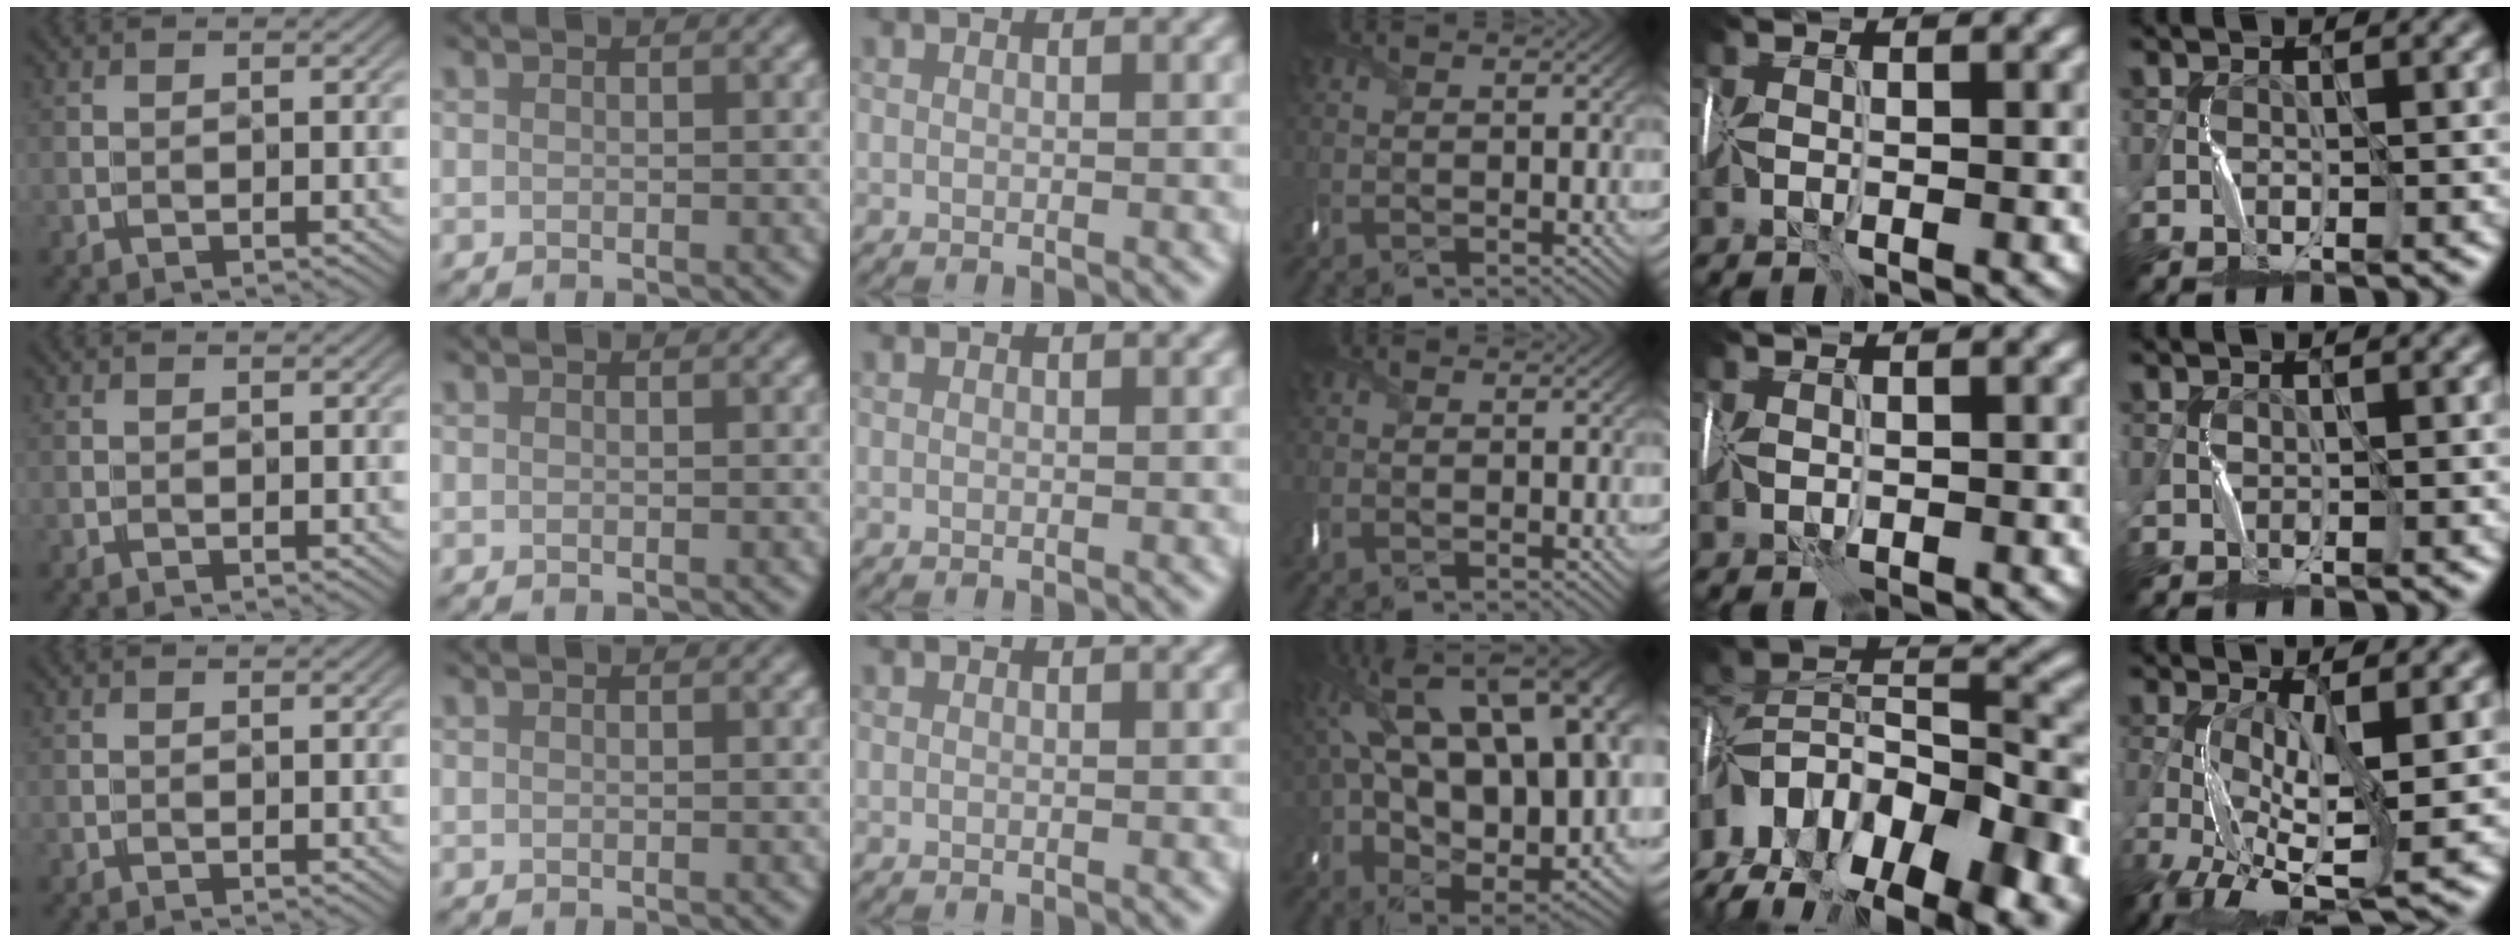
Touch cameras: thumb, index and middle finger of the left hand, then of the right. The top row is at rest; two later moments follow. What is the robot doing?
{"motion": "wrap", "object": "sponge"}